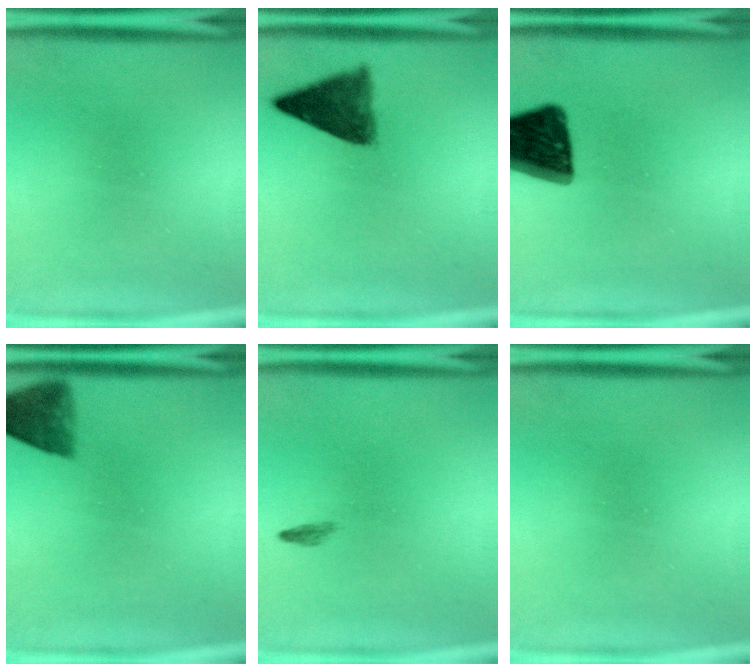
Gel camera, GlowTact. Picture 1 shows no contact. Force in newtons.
{"total": 7.7}
{"total": 14.4}
{"total": 3.5}
{"total": 0.5}
{"total": 0.0}